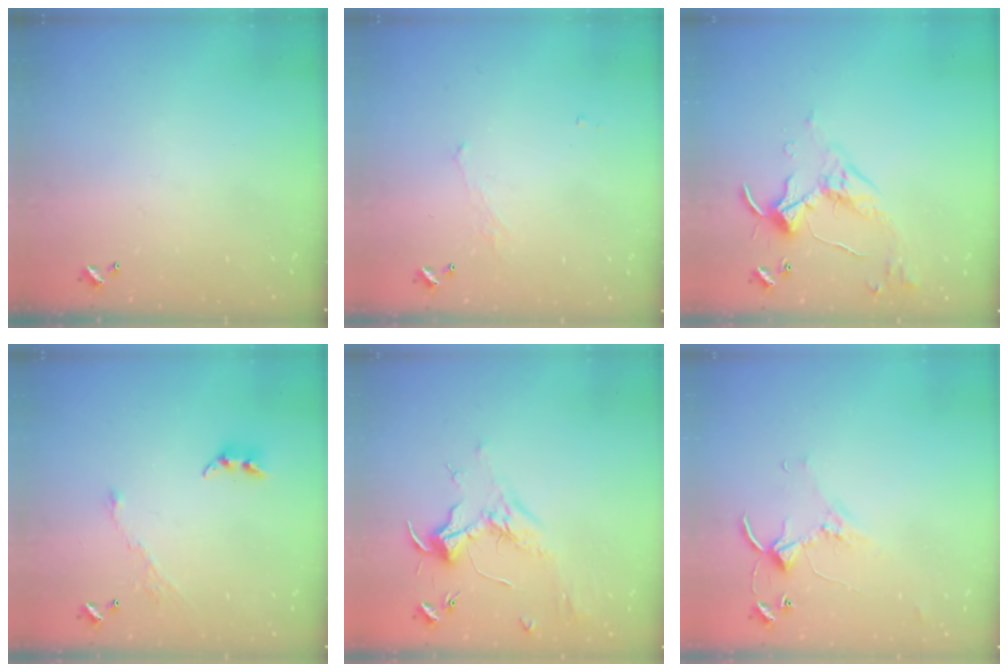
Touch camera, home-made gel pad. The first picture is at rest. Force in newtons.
{"total": 1.1, "press": 0.8, "slide": 0.7}
{"total": 5.0, "press": 5.0, "slide": 0.5}
{"total": 5.4, "press": 5.3, "slide": 0.7}
{"total": 1.8, "press": 1.7, "slide": 0.7}
{"total": 2.8, "press": 2.8, "slide": 0.4}